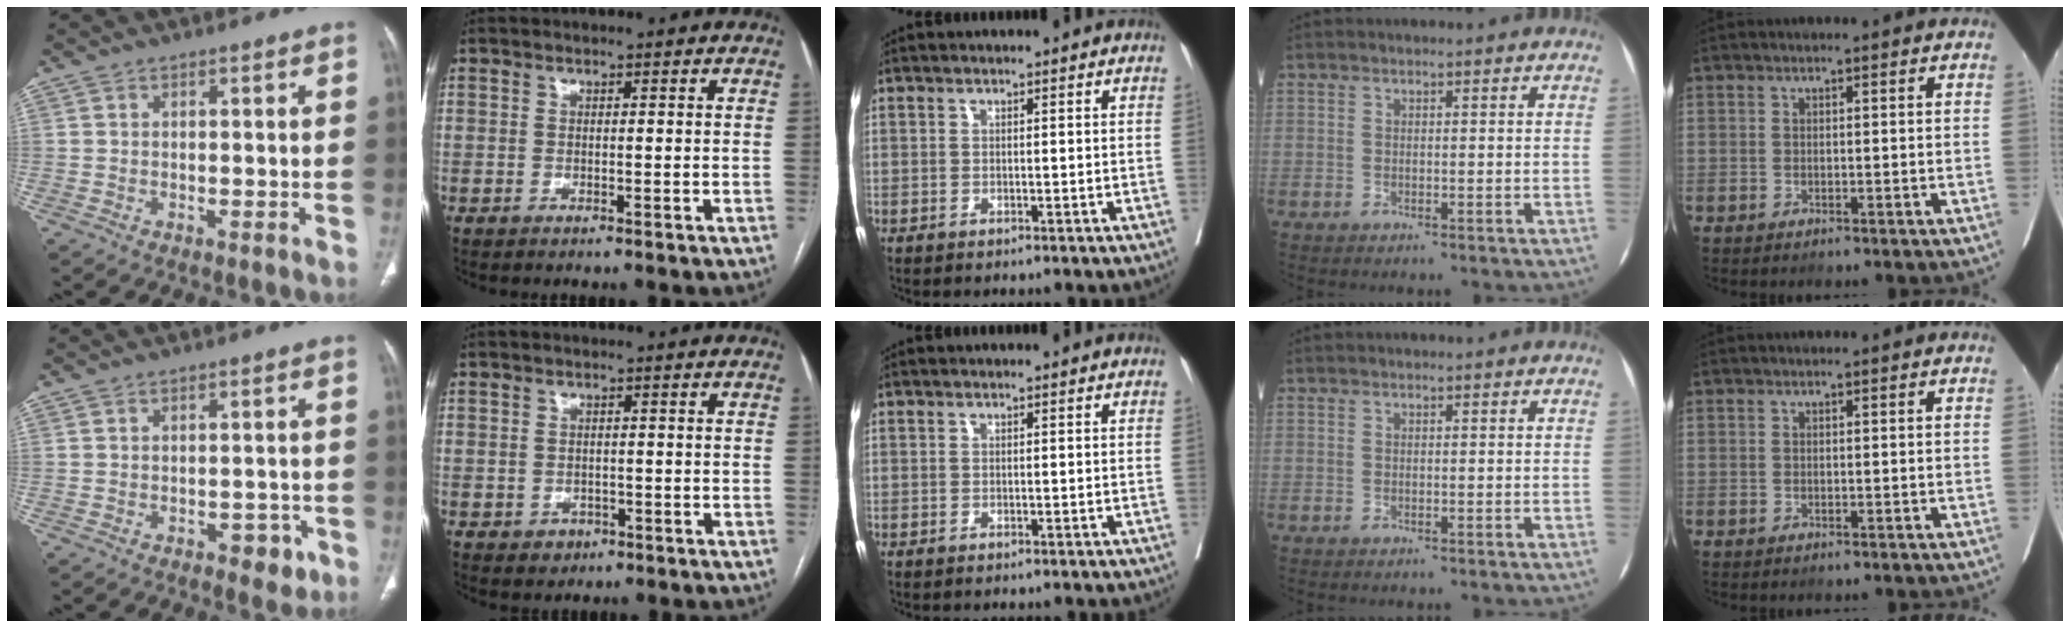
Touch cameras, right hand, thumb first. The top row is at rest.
{"thumb": {"total": 3.9, "force": [-1.9, 2.3, 2.5], "torque": [-0.014, 0.009, -0.021]}, "index": {"total": 2.5, "force": [-0.9, 2.3, 0.5], "torque": [0.002, 0.006, -0.007]}}